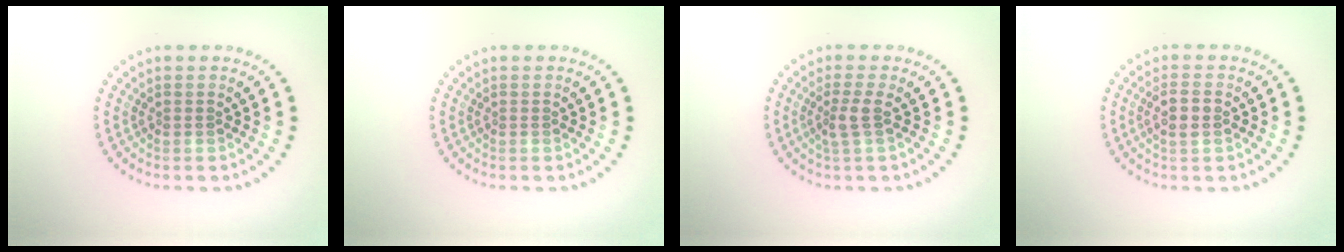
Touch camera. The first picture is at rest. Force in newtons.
{"total": 0.0}
{"total": 1.7, "press": 1.4, "slide": 1.0}
{"total": 2.0, "press": 2.0, "slide": 0.6}